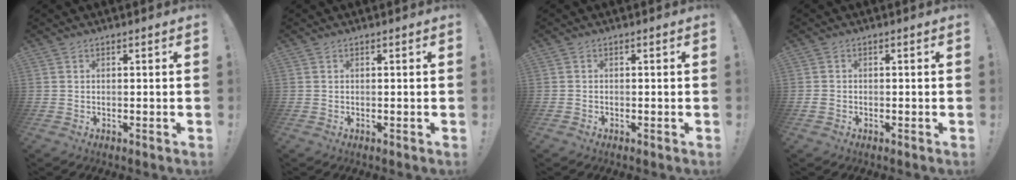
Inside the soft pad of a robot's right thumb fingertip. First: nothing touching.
{"total": 0.0}
{"total": 0.6, "force": [-0.5, 0.4, 0.0], "torque": [0.001, 0.001, -0.009]}
{"total": 1.5, "force": [-0.5, 1.2, 0.7], "torque": [-0.010, 0.005, -0.009]}